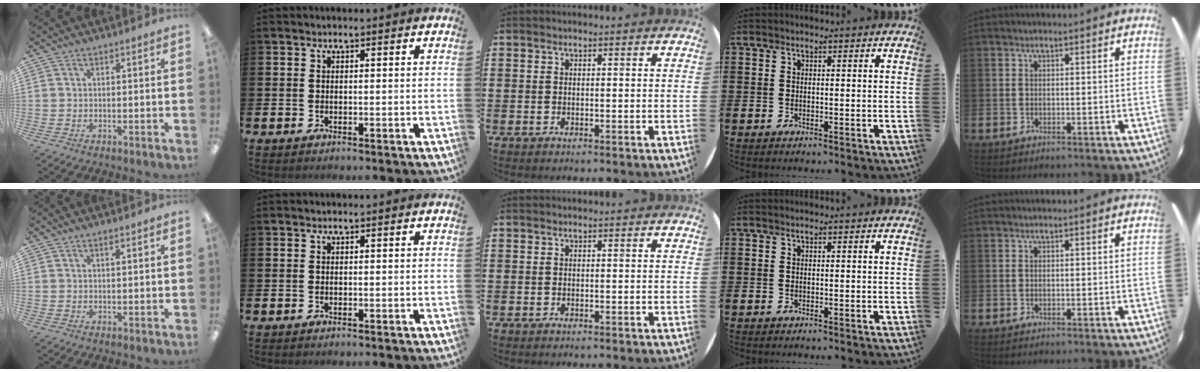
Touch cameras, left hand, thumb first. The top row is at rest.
{"thumb": {"total": 1.2, "force": [0.7, 0.1, 0.9], "torque": [-0.019, 0.001, 0.012]}}